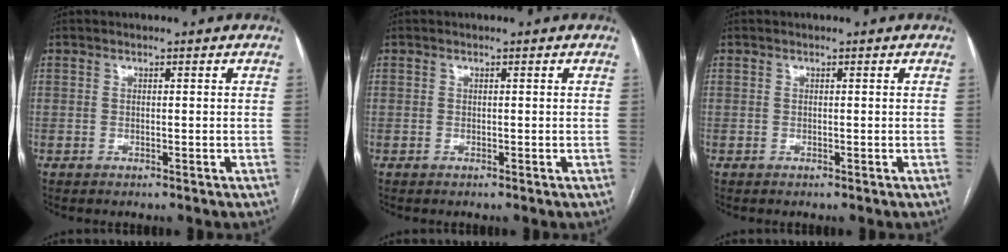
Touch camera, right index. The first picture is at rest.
{"total": 0.0}
{"total": 0.0}